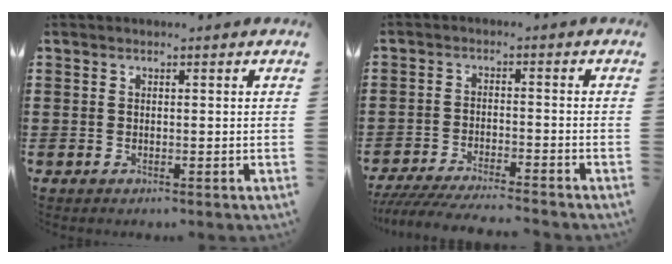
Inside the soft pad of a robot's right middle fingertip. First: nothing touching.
{"total": 4.9, "force": [-4.7, 0.1, 1.5], "torque": [-0.038, -0.011, -0.096]}